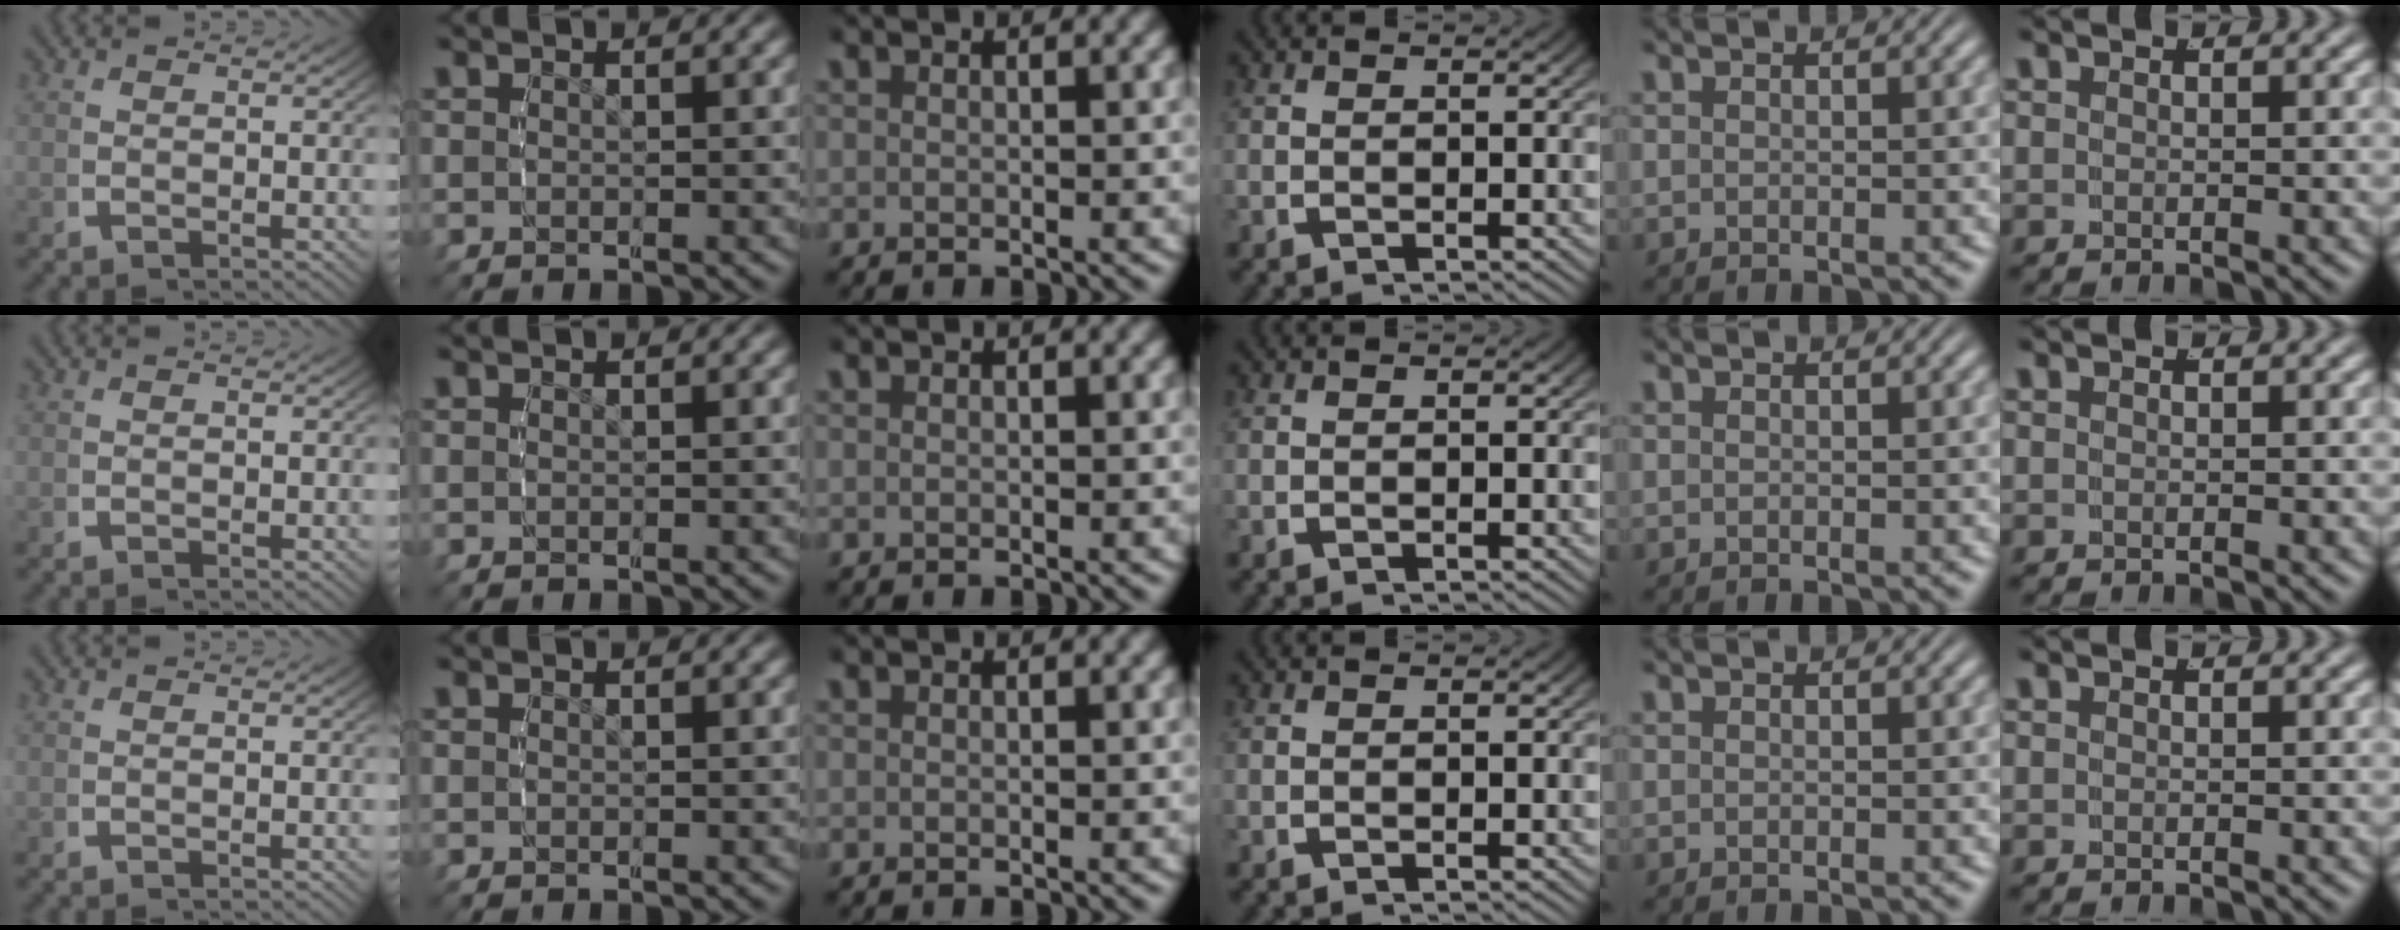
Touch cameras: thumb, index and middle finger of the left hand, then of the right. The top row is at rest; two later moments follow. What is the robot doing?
{"motion": "reach", "object": "jacket"}